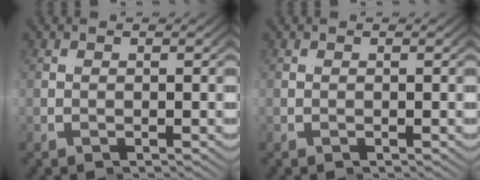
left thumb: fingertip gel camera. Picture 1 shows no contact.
{"total": 0.0}